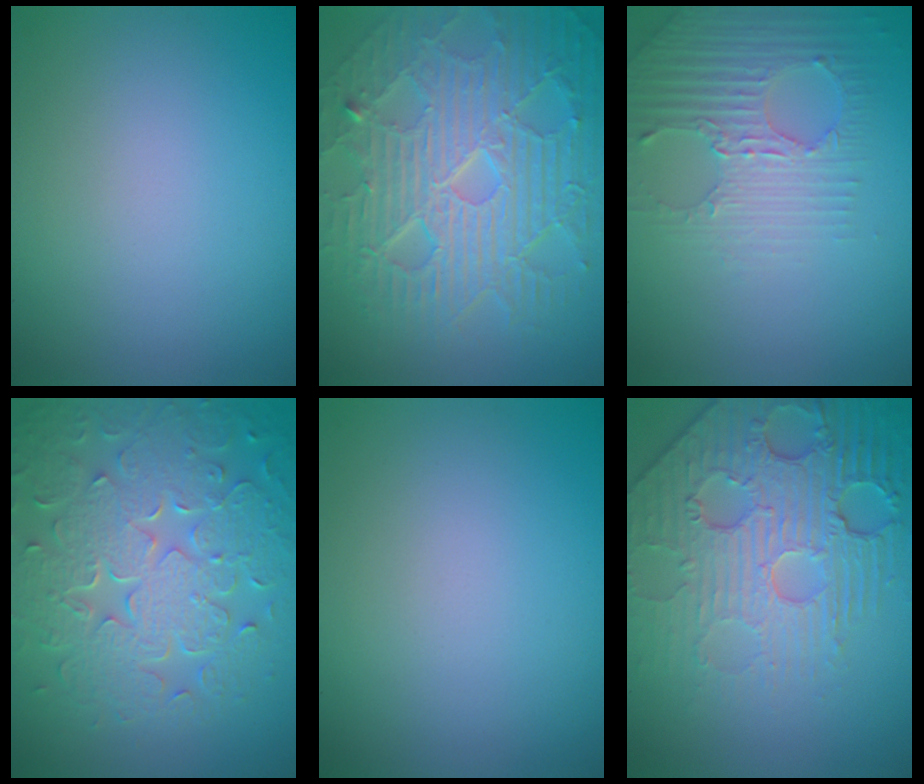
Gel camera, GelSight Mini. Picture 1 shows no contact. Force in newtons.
{"total": 10.3, "press": 6.6, "slide": 7.9}
{"total": 2.8, "press": 2.7, "slide": 0.9}
{"total": 8.9, "press": 6.2, "slide": 6.4}
{"total": 0.0}
{"total": 6.2, "press": 5.3, "slide": 3.4}